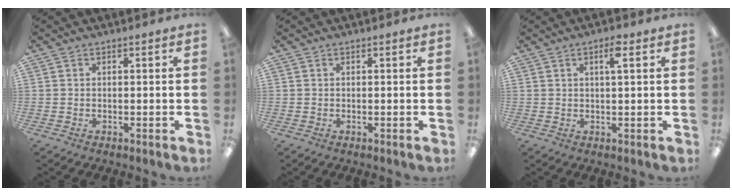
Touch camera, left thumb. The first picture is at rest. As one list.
[{"total": 0.0}, {"total": 3.6, "force": [1.9, 0.7, 3.0], "torque": [-0.051, -0.001, 0.026]}]